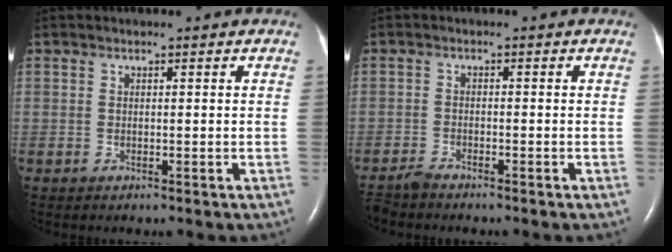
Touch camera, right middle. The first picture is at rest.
{"total": 2.3, "force": [-2.2, 0.0, 0.5], "torque": [-0.016, -0.012, -0.043]}